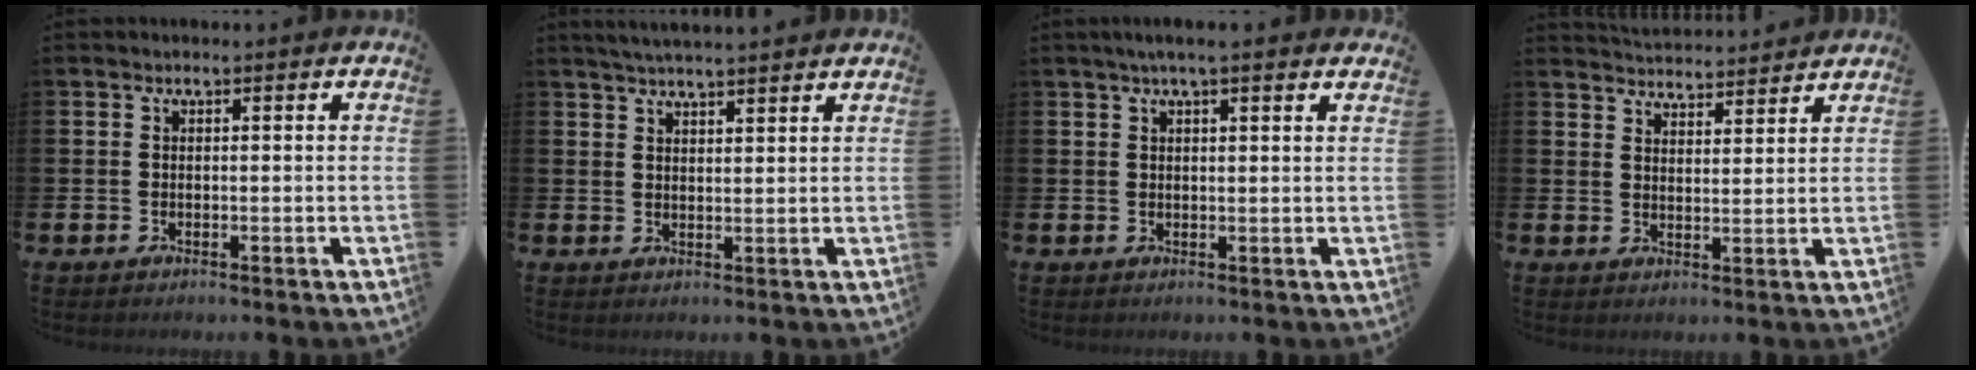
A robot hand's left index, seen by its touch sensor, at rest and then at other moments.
{"total": 3.6, "force": [3.6, -0.2, 0.5], "torque": [-0.019, -0.011, 0.066]}
{"total": 2.8, "force": [2.3, 0.1, 1.5], "torque": [-0.033, 0.001, 0.041]}
{"total": 4.5, "force": [4.4, 0.3, -0.3], "torque": [-0.006, -0.031, 0.081]}